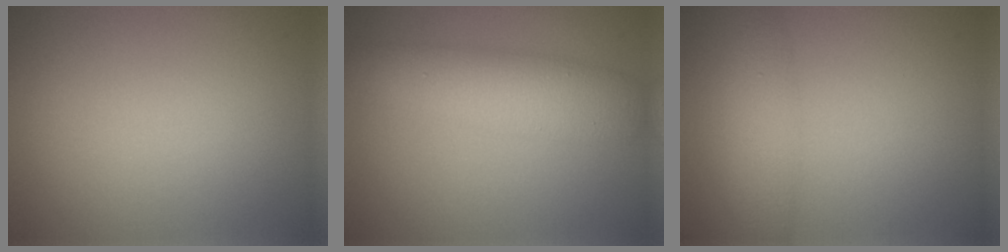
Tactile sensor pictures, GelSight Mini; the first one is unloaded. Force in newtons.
{"total": 5.1, "press": 5.0, "slide": 0.2}
{"total": 2.8, "press": 2.8, "slide": 0.1}